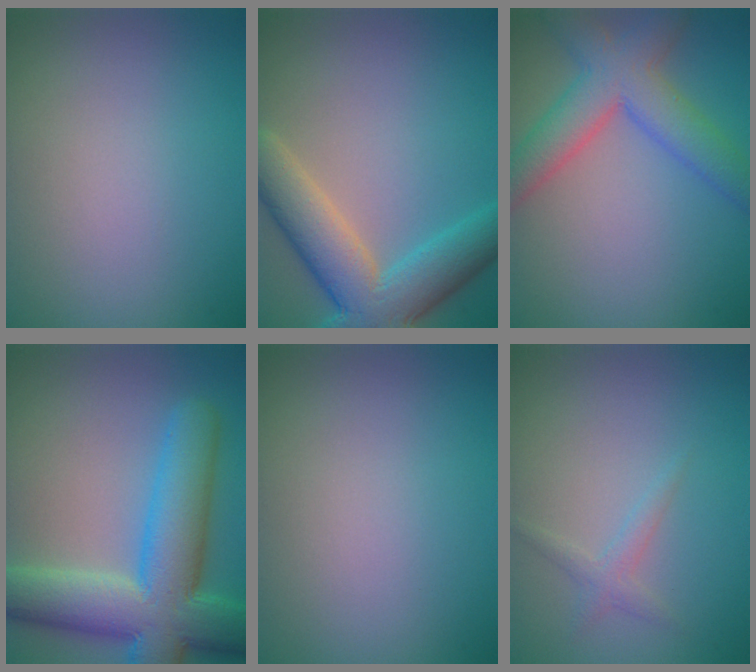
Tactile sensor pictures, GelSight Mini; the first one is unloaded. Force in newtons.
{"total": 9.0, "press": 9.0, "slide": 0.6}
{"total": 6.2, "press": 6.2, "slide": 0.4}
{"total": 11.2, "press": 11.2, "slide": 0.4}
{"total": 0.0}
{"total": 1.3, "press": 1.3, "slide": 0.1}